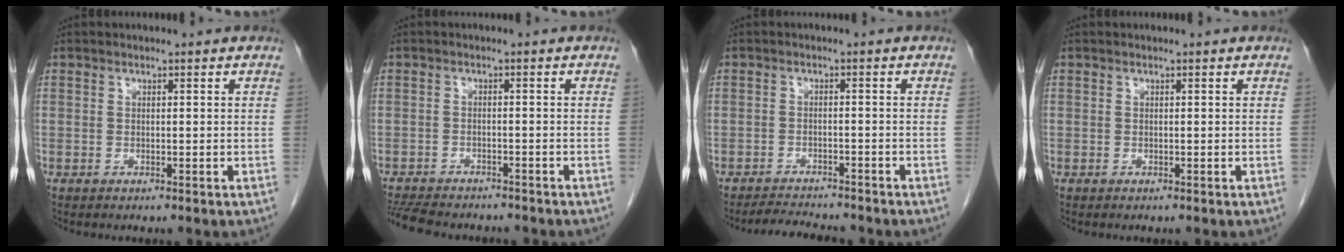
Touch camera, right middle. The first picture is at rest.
{"total": 11.1, "force": [-9.8, 3.2, 4.3], "torque": [-0.087, -0.009, -0.137]}
{"total": 4.9, "force": [-4.8, 0.7, 1.1], "torque": [-0.019, -0.012, -0.075]}
{"total": 0.0}